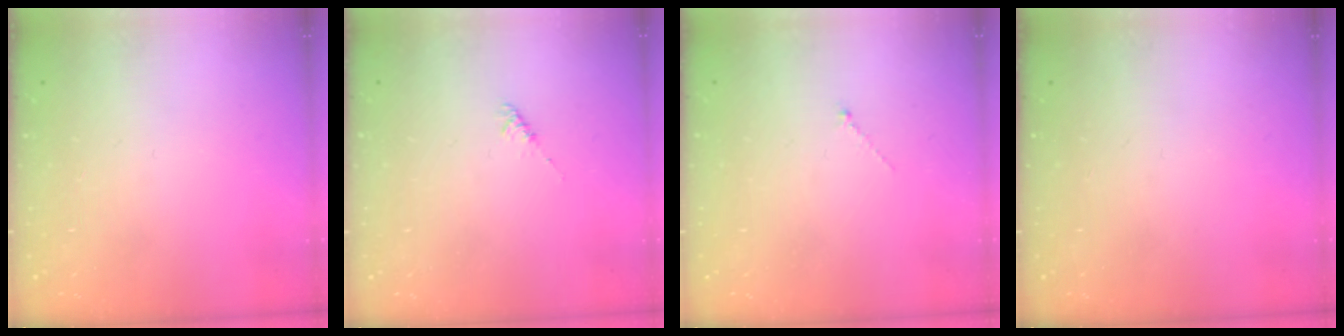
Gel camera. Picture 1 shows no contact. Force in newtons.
{"total": 2.0, "press": 1.9, "slide": 0.4}
{"total": 0.0}
{"total": 0.0}